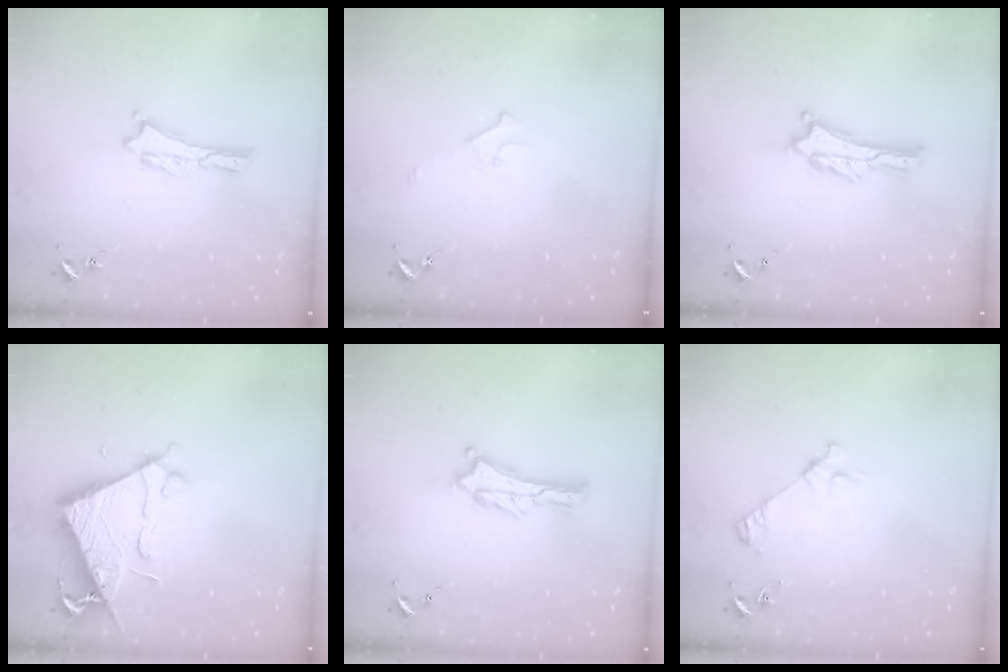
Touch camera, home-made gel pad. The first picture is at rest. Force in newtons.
{"total": 2.2, "press": 2.2, "slide": 0.2}
{"total": 1.3, "press": 1.3, "slide": 0.3}
{"total": 6.5, "press": 6.5, "slide": 0.7}
{"total": 0.8, "press": 0.7, "slide": 0.2}
{"total": 3.1, "press": 3.1, "slide": 0.3}